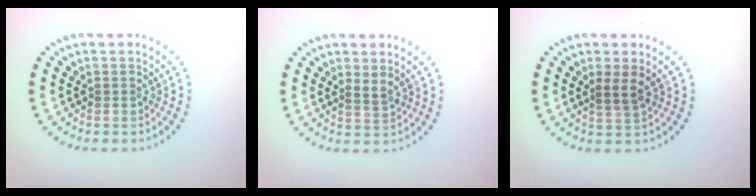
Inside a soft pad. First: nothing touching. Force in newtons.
{"total": 0.9, "press": 0.8, "slide": 0.5}
{"total": 1.6, "press": 1.3, "slide": 0.9}